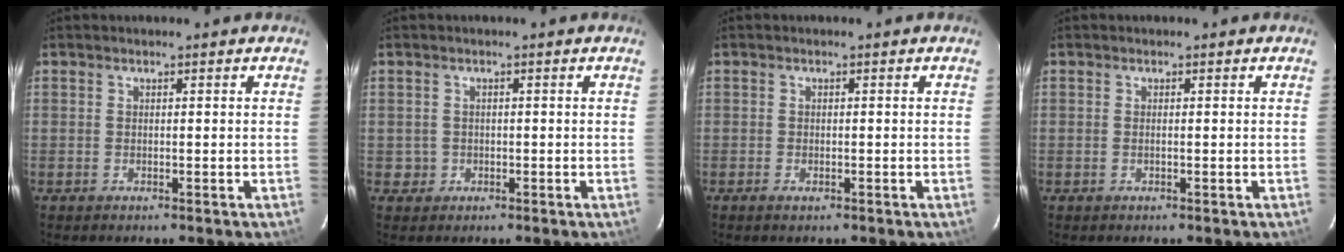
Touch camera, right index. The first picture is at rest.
{"total": 2.0, "force": [-0.4, 2.0, -0.1], "torque": [0.005, 0.011, 0.000]}
{"total": 1.1, "force": [-0.7, 0.5, 0.6], "torque": [-0.011, -0.002, -0.013]}
{"total": 0.5, "force": [-0.1, 0.0, 0.5], "torque": [-0.010, 0.002, -0.002]}